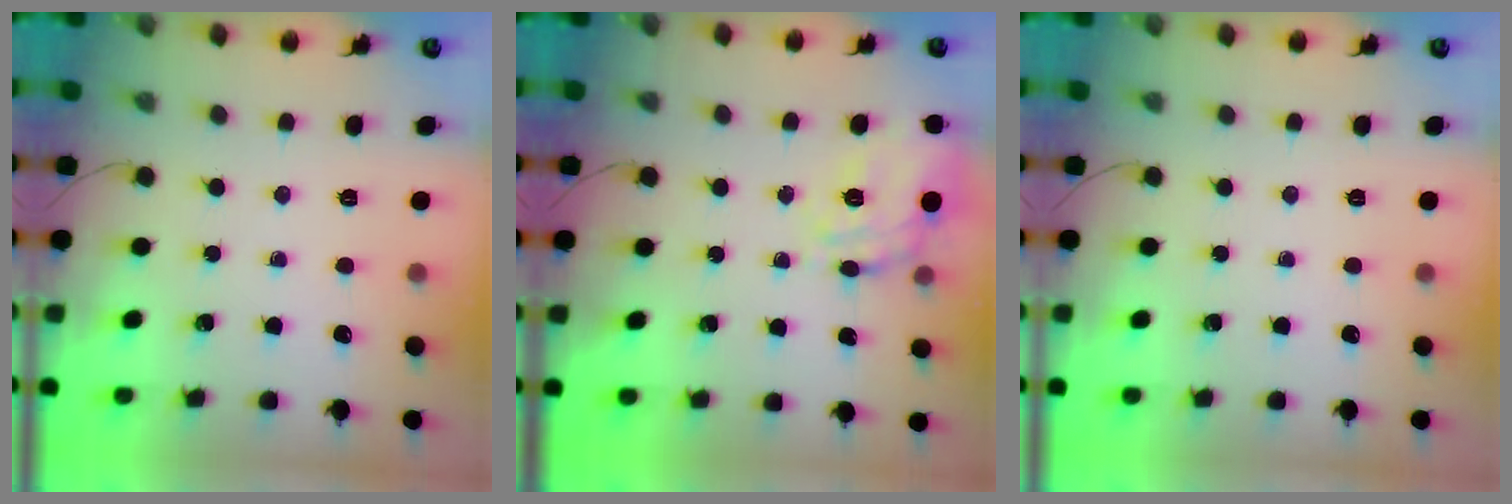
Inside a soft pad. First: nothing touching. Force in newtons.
{"total": 16.8, "press": 16.8, "slide": 0.5}
{"total": 0.0}